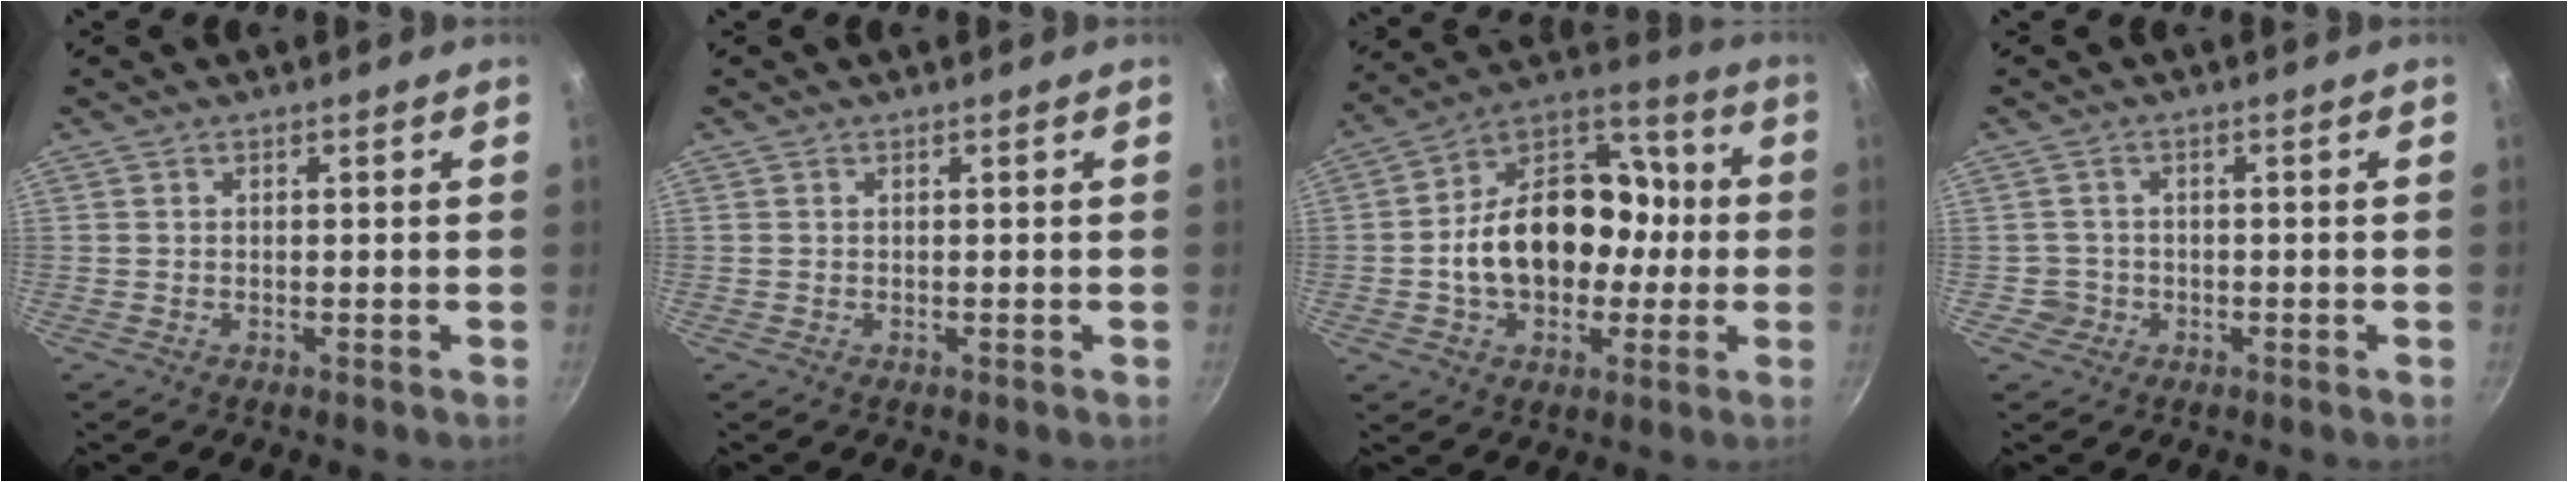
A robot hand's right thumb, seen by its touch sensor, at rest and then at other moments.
{"total": 0.0}
{"total": 20.9, "force": [-1.5, 15.3, 14.1], "torque": [-0.198, 0.056, -0.033]}
{"total": 2.7, "force": [-0.7, 2.6, 0.1], "torque": [0.016, 0.015, -0.008]}